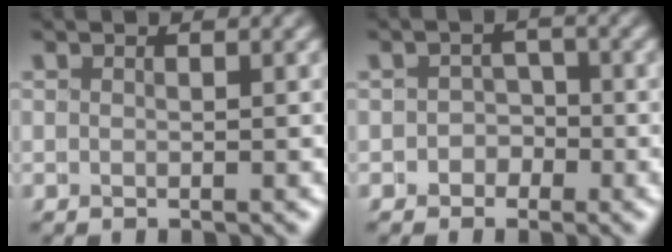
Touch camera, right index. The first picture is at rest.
{"total": 1.8, "force": [-1.2, 1.4, 0.0], "torque": [0.024, 0.011, -0.033]}